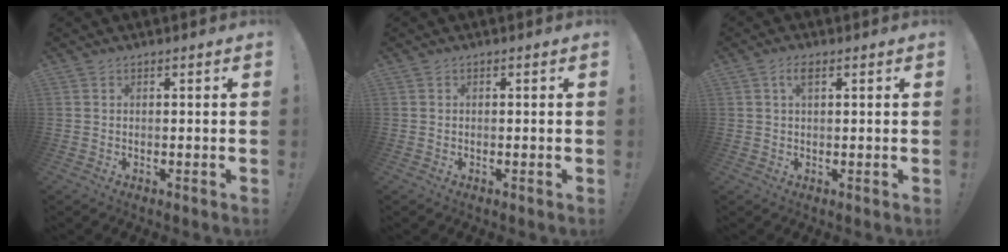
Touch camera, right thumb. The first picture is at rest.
{"total": 0.0}
{"total": 3.0, "force": [1.3, 1.3, 2.4], "torque": [-0.047, 0.005, 0.020]}